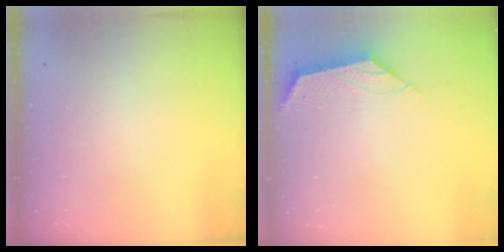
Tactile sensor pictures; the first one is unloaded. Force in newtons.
{"total": 2.6, "press": 2.5, "slide": 0.7}